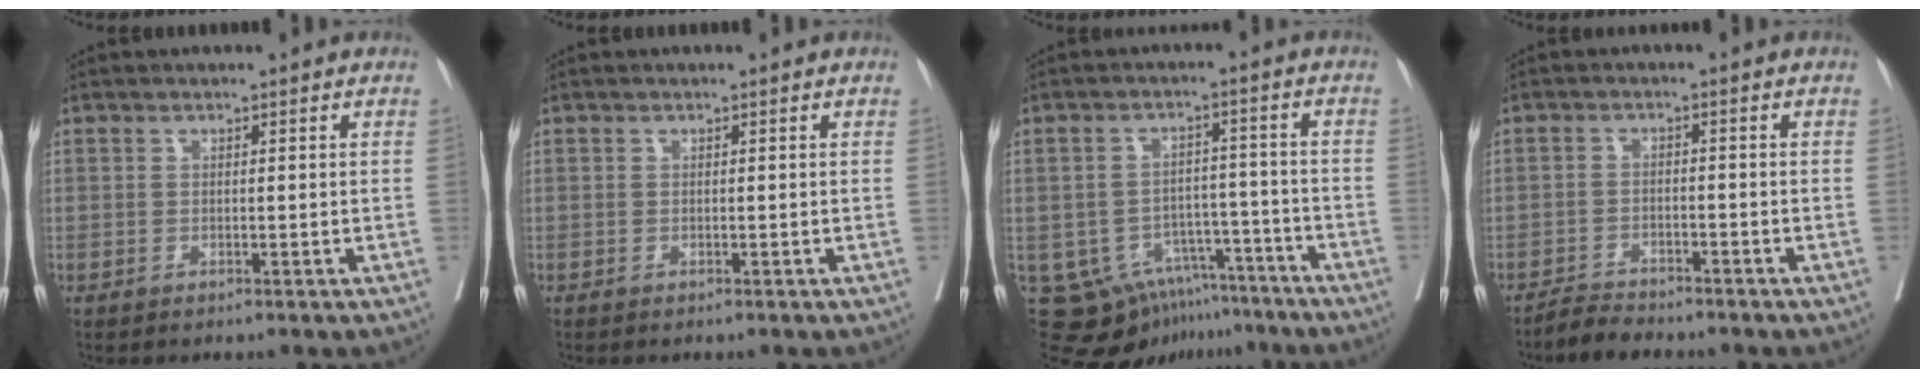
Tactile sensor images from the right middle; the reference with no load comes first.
{"total": 0.0}
{"total": 11.9, "force": [-8.1, 8.0, 3.4], "torque": [-0.047, 0.034, -0.105]}
{"total": 2.9, "force": [-2.9, 0.4, 0.3], "torque": [-0.008, -0.009, -0.053]}